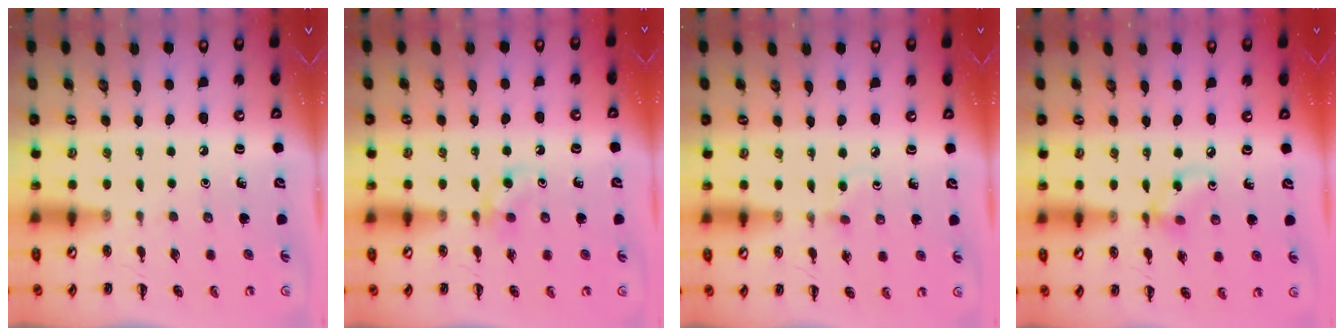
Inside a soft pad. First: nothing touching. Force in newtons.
{"total": 3.3, "press": 2.9, "slide": 1.4}
{"total": 3.9, "press": 3.7, "slide": 1.4}
{"total": 6.6, "press": 6.6, "slide": 0.6}